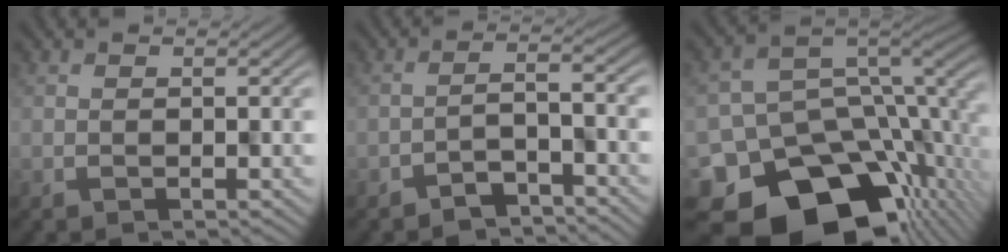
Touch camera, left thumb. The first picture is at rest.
{"total": 3.6, "force": [-3.2, 0.6, 1.6], "torque": [-0.023, 0.005, -0.056]}
{"total": 15.9, "force": [-8.3, 10.9, 8.2], "torque": [-0.156, -0.059, -0.116]}